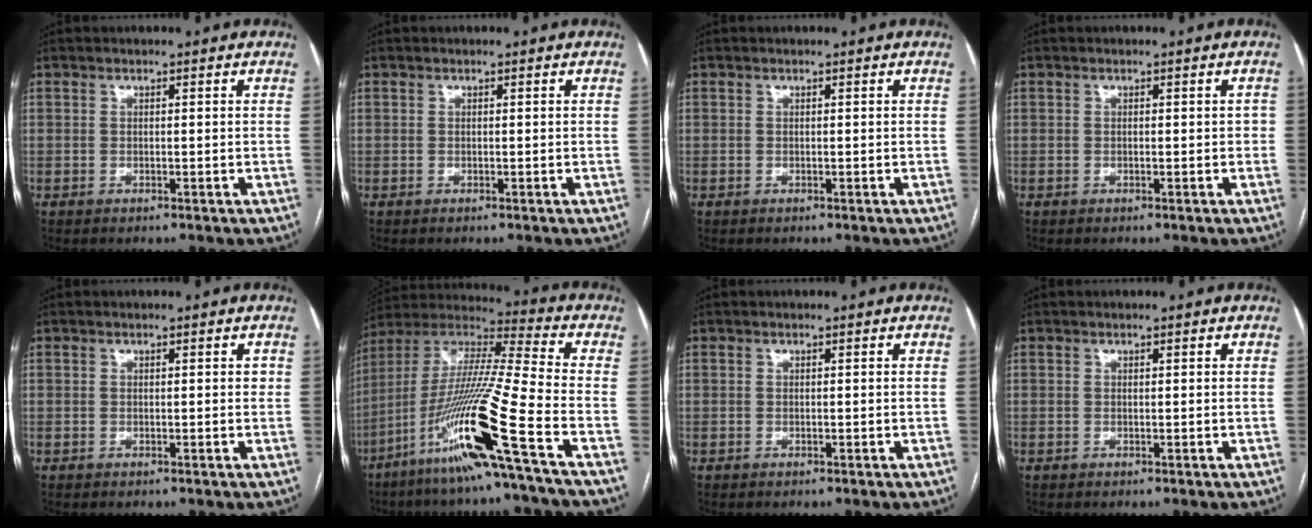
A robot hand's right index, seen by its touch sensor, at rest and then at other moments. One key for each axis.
{"total": 0.0}
{"total": 0.0}
{"total": 1.0, "fx": 0.0, "fy": 0.6, "fz": 0.8, "tx": -0.006, "ty": 0.004, "tz": 0.001}
{"total": 0.7, "fx": 0.2, "fy": 0.5, "fz": 0.5, "tx": -0.010, "ty": 0.007, "tz": 0.004}
{"total": 20.2, "fx": -9.7, "fy": -1.6, "fz": 17.6, "tx": -0.377, "ty": -0.036, "tz": -0.193}
{"total": 0.0}
{"total": 0.0}